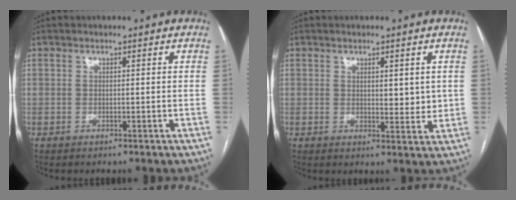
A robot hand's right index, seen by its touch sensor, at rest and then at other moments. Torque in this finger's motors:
{"motor_torque": [-0.15, 0.02, -0.07, 0.00]}